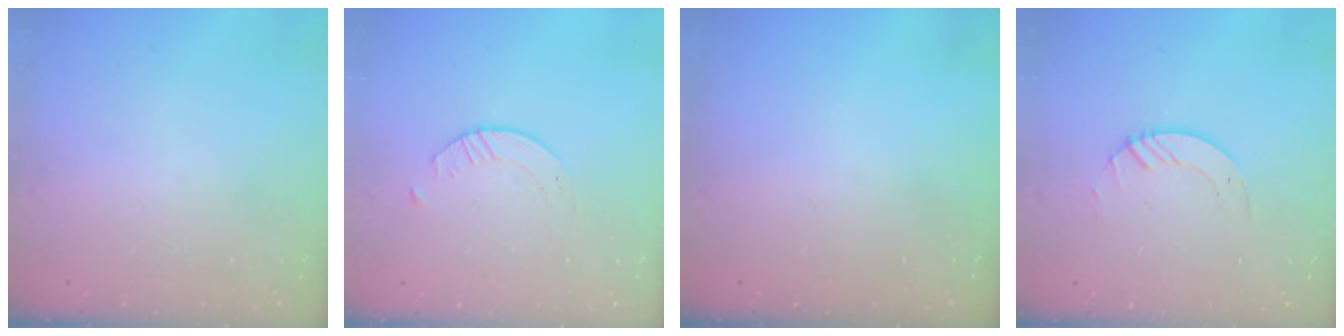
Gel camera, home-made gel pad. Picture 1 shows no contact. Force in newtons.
{"total": 1.6, "press": 1.6, "slide": 0.3}
{"total": 0.0}
{"total": 3.7, "press": 3.7, "slide": 0.4}